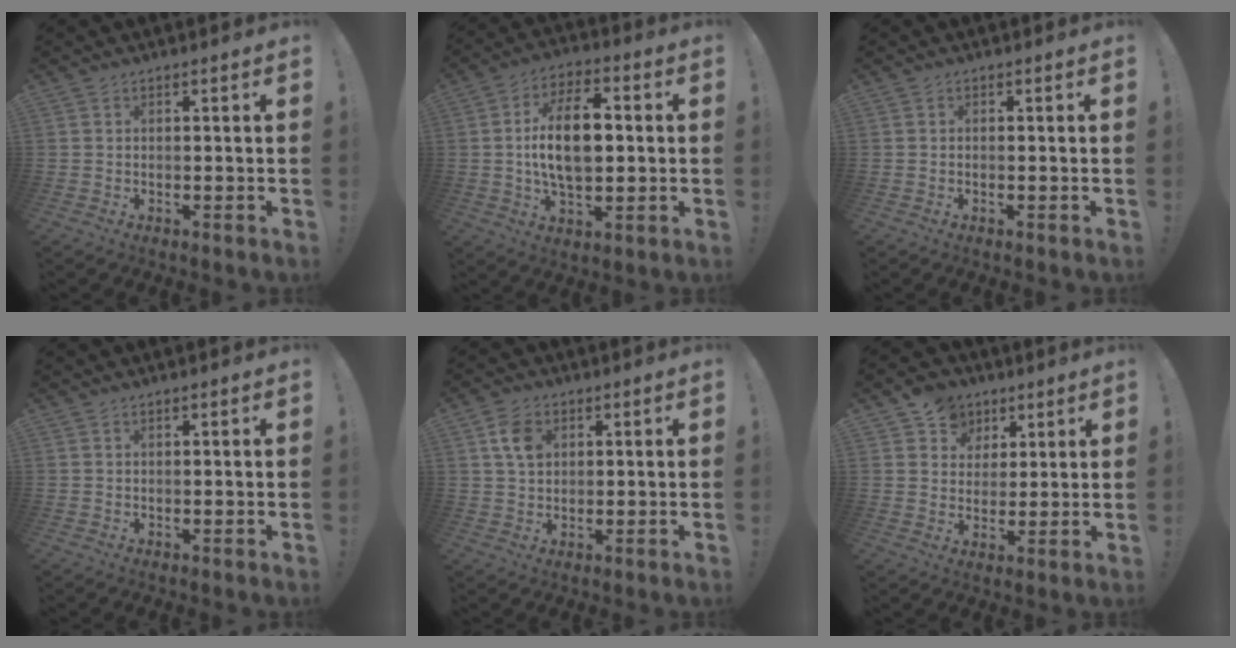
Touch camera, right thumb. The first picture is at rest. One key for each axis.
{"total": 15.1, "fx": 0.6, "fy": 8.1, "fz": 12.7, "tx": -0.229, "ty": 0.006, "tz": 0.006}
{"total": 0.0}
{"total": 0.7, "fx": 0.5, "fy": 0.1, "fz": 0.4, "tx": -0.003, "ty": -0.001, "tz": 0.009}
{"total": 6.8, "fx": 2.4, "fy": 5.0, "fz": 3.9, "tx": -0.060, "ty": 0.002, "tz": 0.047}
{"total": 8.9, "fx": 4.6, "fy": 7.4, "fz": 1.7, "tx": -0.022, "ty": -0.029, "tz": 0.091}